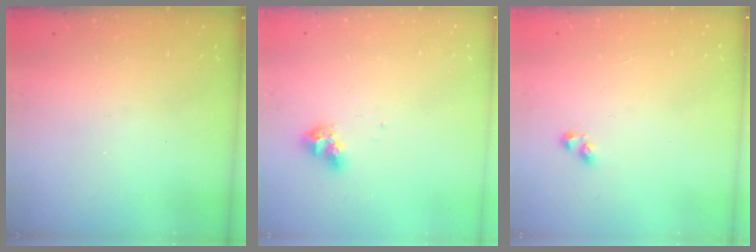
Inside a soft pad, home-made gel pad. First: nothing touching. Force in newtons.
{"total": 8.1, "press": 8.1, "slide": 0.8}
{"total": 2.9, "press": 2.6, "slide": 1.3}